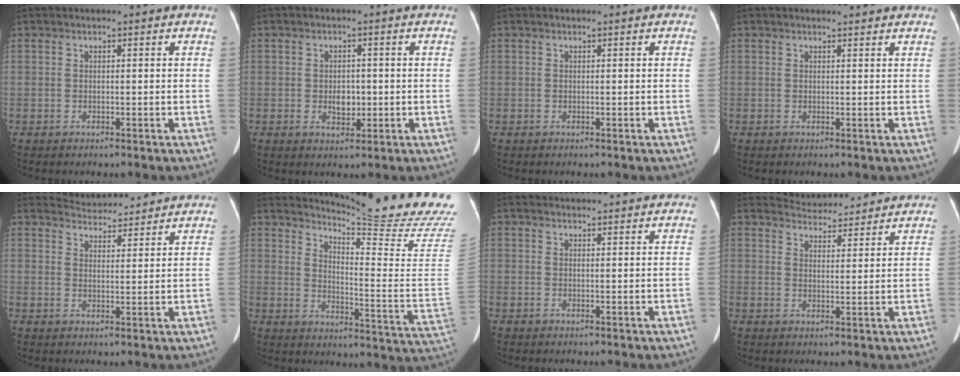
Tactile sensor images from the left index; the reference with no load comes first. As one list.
[{"total": 2.9, "force": [-0.4, 2.0, 2.1], "torque": [-0.032, 0.000, -0.001]}, {"total": 0.0}, {"total": 2.5, "force": [2.4, 0.3, 0.5], "torque": [-0.012, 0.005, 0.024]}, {"total": 9.1, "force": [8.9, 1.2, 1.0], "torque": [-0.019, 0.017, 0.117]}, {"total": 20.5, "force": [18.6, -2.6, 8.2], "torque": [-0.136, -0.144, 0.233]}, {"total": 6.8, "force": [6.6, 0.8, 1.3], "torque": [-0.013, 0.026, 0.068]}, {"total": 9.5, "force": [9.3, 1.5, 1.0], "torque": [-0.013, 0.017, 0.119]}]